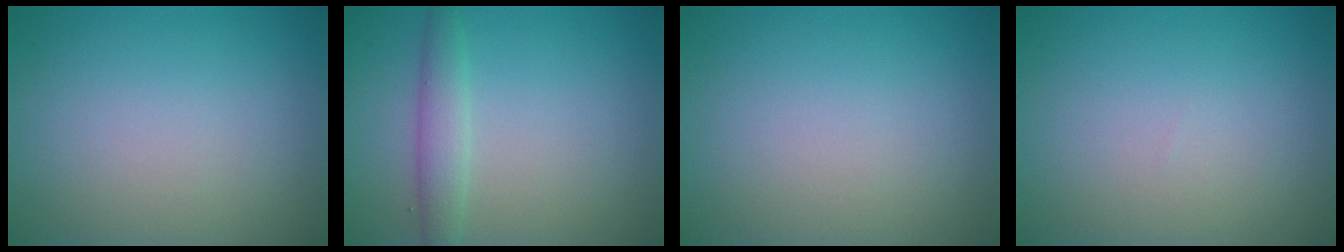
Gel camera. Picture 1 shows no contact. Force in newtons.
{"total": 2.4, "press": 2.4, "slide": 0.1}
{"total": 0.0}
{"total": 0.0}